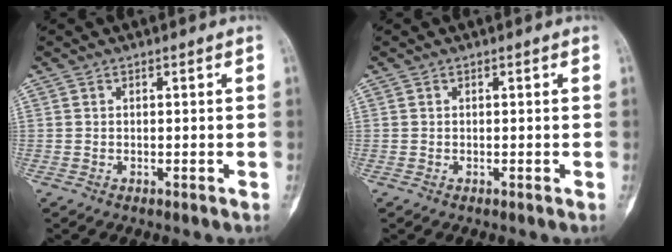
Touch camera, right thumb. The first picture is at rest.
{"total": 0.0}